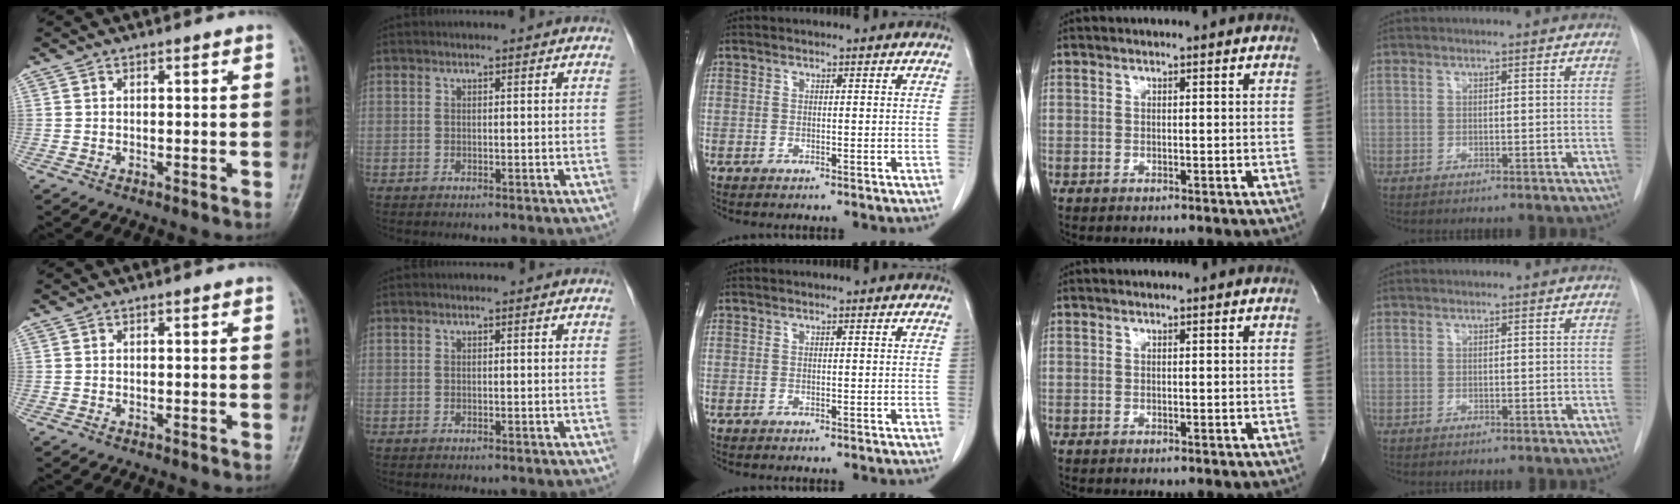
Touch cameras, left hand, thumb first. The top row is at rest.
{}